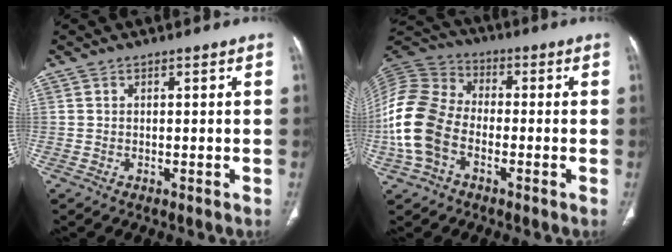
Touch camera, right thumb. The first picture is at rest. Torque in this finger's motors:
{"motor_torque": [-0.10, 0.81, 1.82, -0.61, 0.55]}